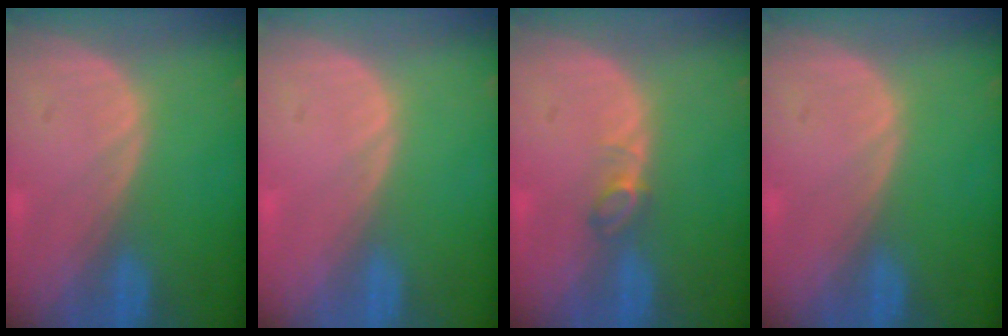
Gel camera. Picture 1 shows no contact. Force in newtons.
{"total": 0.5, "press": 0.0, "slide": 0.5}
{"total": 2.1, "press": 2.1, "slide": 0.4}
{"total": 0.0}